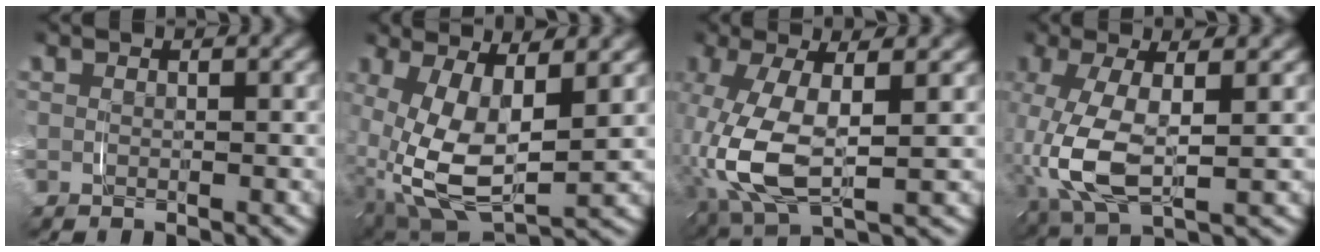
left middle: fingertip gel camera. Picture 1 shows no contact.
{"total": 10.2, "force": [-1.7, 6.9, 7.3], "torque": [-0.186, -0.056, -0.002]}
{"total": 8.8, "force": [-1.0, 4.8, 7.3], "torque": [-0.185, -0.024, -0.002]}
{"total": 7.7, "force": [-0.8, 4.1, 6.4], "torque": [-0.164, -0.016, -0.003]}